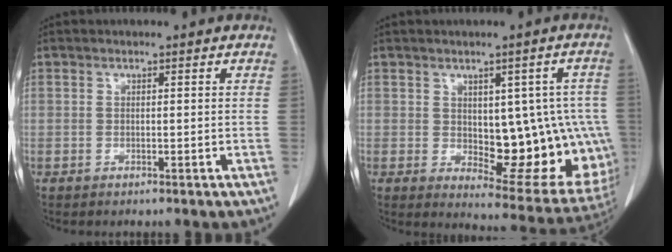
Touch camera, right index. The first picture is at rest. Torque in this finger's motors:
{"motor_torque": [0.34, 0.17, 0.30, 0.03]}